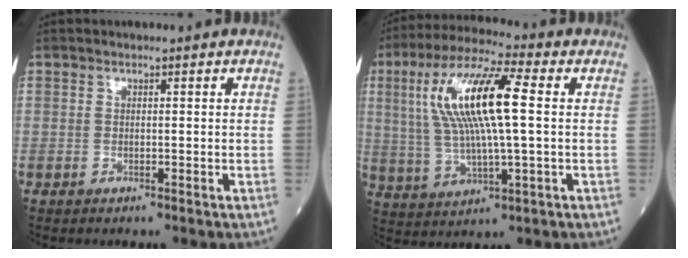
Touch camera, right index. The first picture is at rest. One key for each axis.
{"total": 15.1, "fx": 2.7, "fy": 2.4, "fz": 14.6, "tx": -0.298, "ty": 0.022, "tz": 0.047}